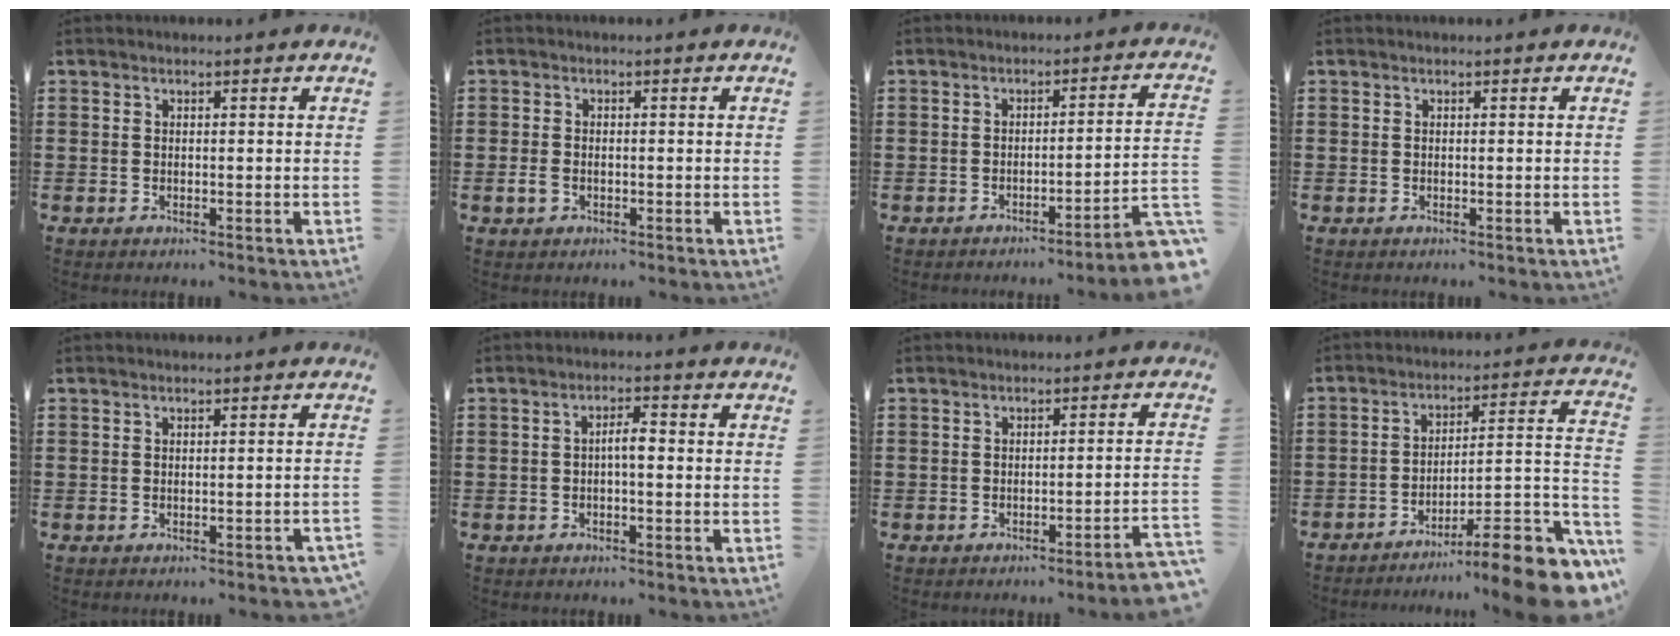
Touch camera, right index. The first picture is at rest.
{"total": 1.8, "force": [-0.7, 1.2, 1.1], "torque": [-0.032, -0.001, -0.017]}
{"total": 4.3, "force": [-3.0, -0.3, 3.0], "torque": [-0.053, -0.021, -0.060]}
{"total": 0.0}
{"total": 0.7, "force": [-0.6, 0.2, 0.3], "torque": [-0.008, -0.004, -0.012]}
{"total": 2.6, "force": [-0.4, 0.7, 2.5], "torque": [-0.047, 0.004, -0.009]}
{"total": 2.3, "force": [-2.1, -0.4, 1.0], "torque": [-0.018, -0.004, -0.043]}
{"total": 9.6, "force": [-6.9, 0.6, 6.5], "torque": [-0.087, -0.002, -0.135]}